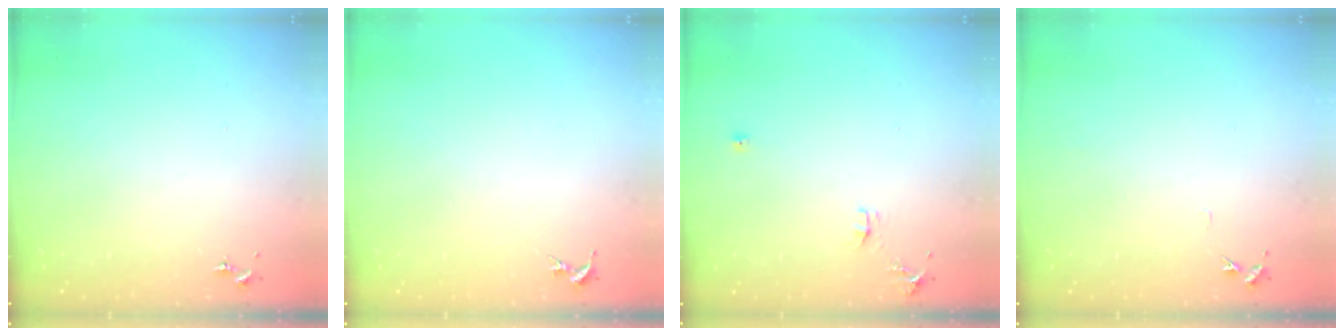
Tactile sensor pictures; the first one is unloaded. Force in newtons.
{"total": 0.0}
{"total": 6.9, "press": 6.9, "slide": 0.9}
{"total": 4.0, "press": 4.0, "slide": 0.5}